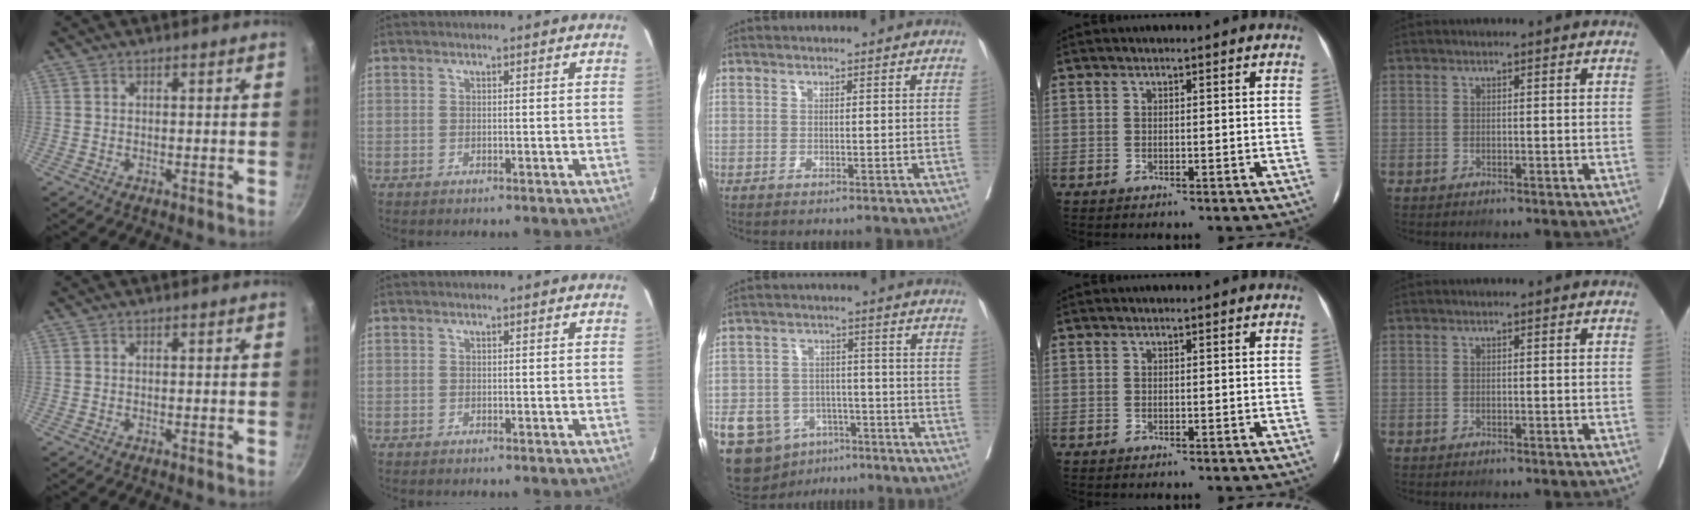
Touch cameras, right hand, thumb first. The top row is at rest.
{"middle": {"total": 13.0, "force": [-6.9, 9.4, 5.8], "torque": [-0.119, 0.017, -0.103]}}